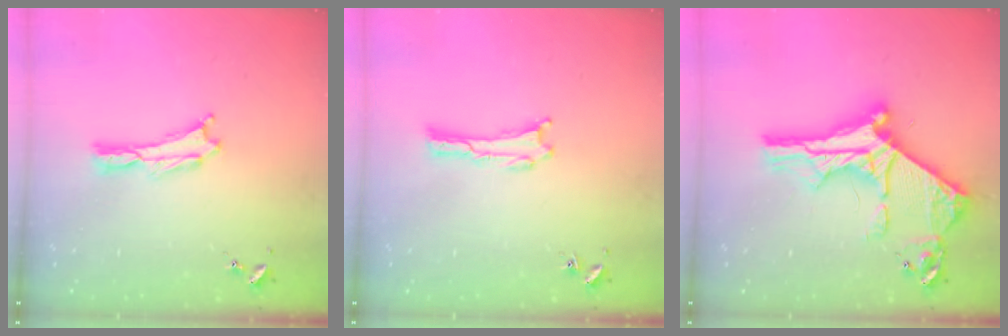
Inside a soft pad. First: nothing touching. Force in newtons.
{"total": 0.0}
{"total": 11.5, "press": 11.5, "slide": 1.2}